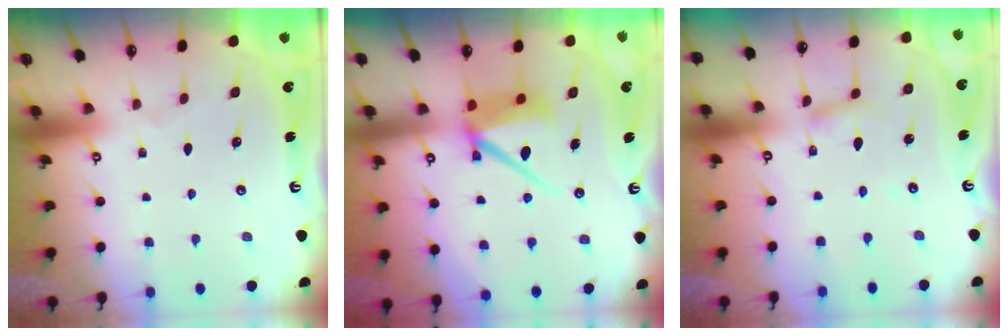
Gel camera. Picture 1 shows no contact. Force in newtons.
{"total": 8.6, "press": 8.5, "slide": 1.2}
{"total": 4.8, "press": 4.7, "slide": 0.4}